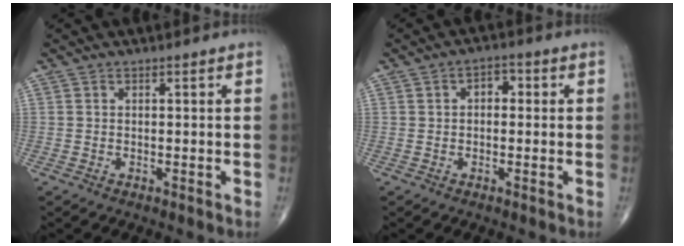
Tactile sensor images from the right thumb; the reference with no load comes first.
{"total": 3.1, "force": [0.4, 2.1, 2.2], "torque": [-0.019, 0.012, -0.002]}